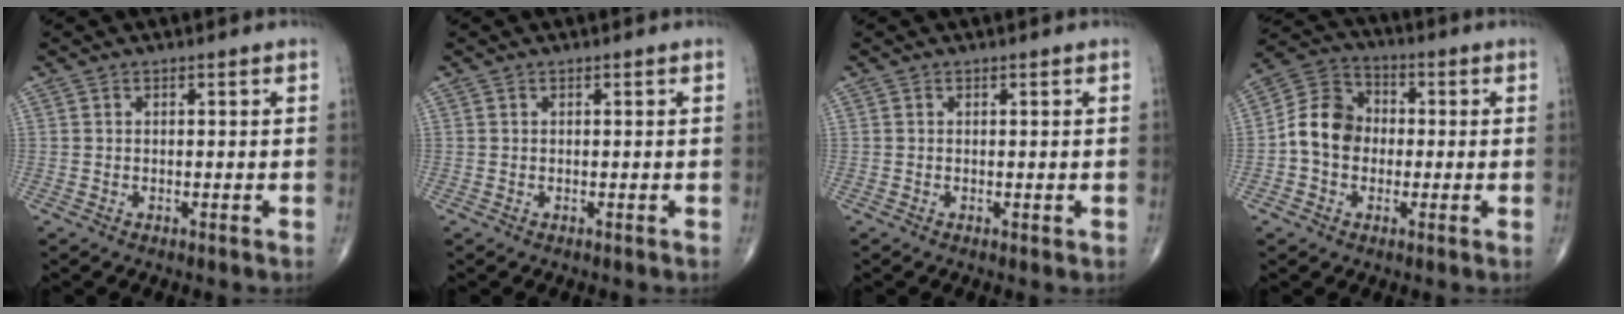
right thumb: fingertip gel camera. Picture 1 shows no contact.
{"total": 0.0}
{"total": 0.6, "force": [-0.1, 0.3, 0.5], "torque": [-0.009, -0.003, -0.002]}
{"total": 9.7, "force": [-0.8, 8.0, 5.4], "torque": [-0.085, 0.035, -0.029]}